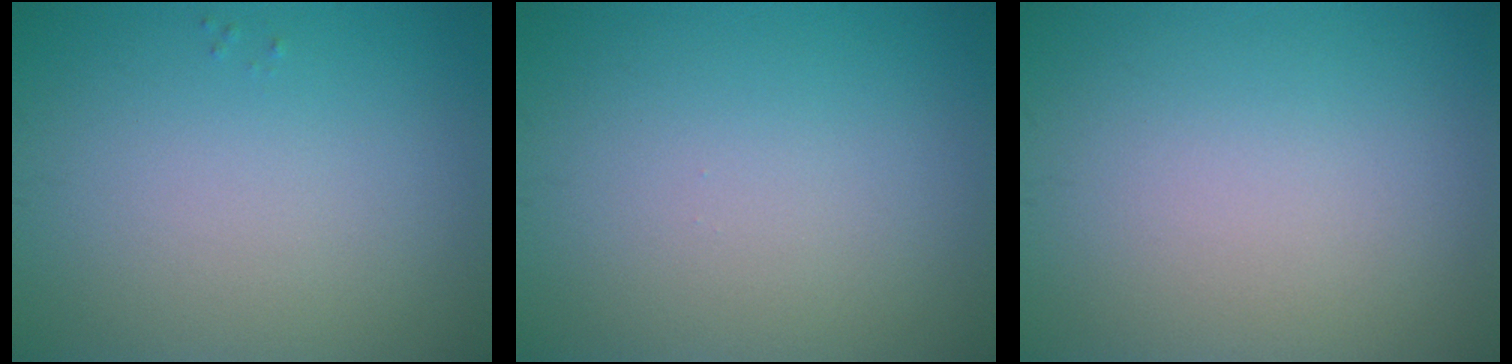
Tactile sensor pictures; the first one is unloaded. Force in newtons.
{"total": 0.0}
{"total": 0.0}